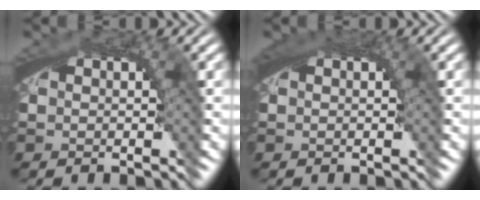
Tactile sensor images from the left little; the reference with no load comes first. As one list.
[{"total": 1.1, "force": [0.4, 0.0, 1.0], "torque": [-0.016, 0.003, 0.008]}]